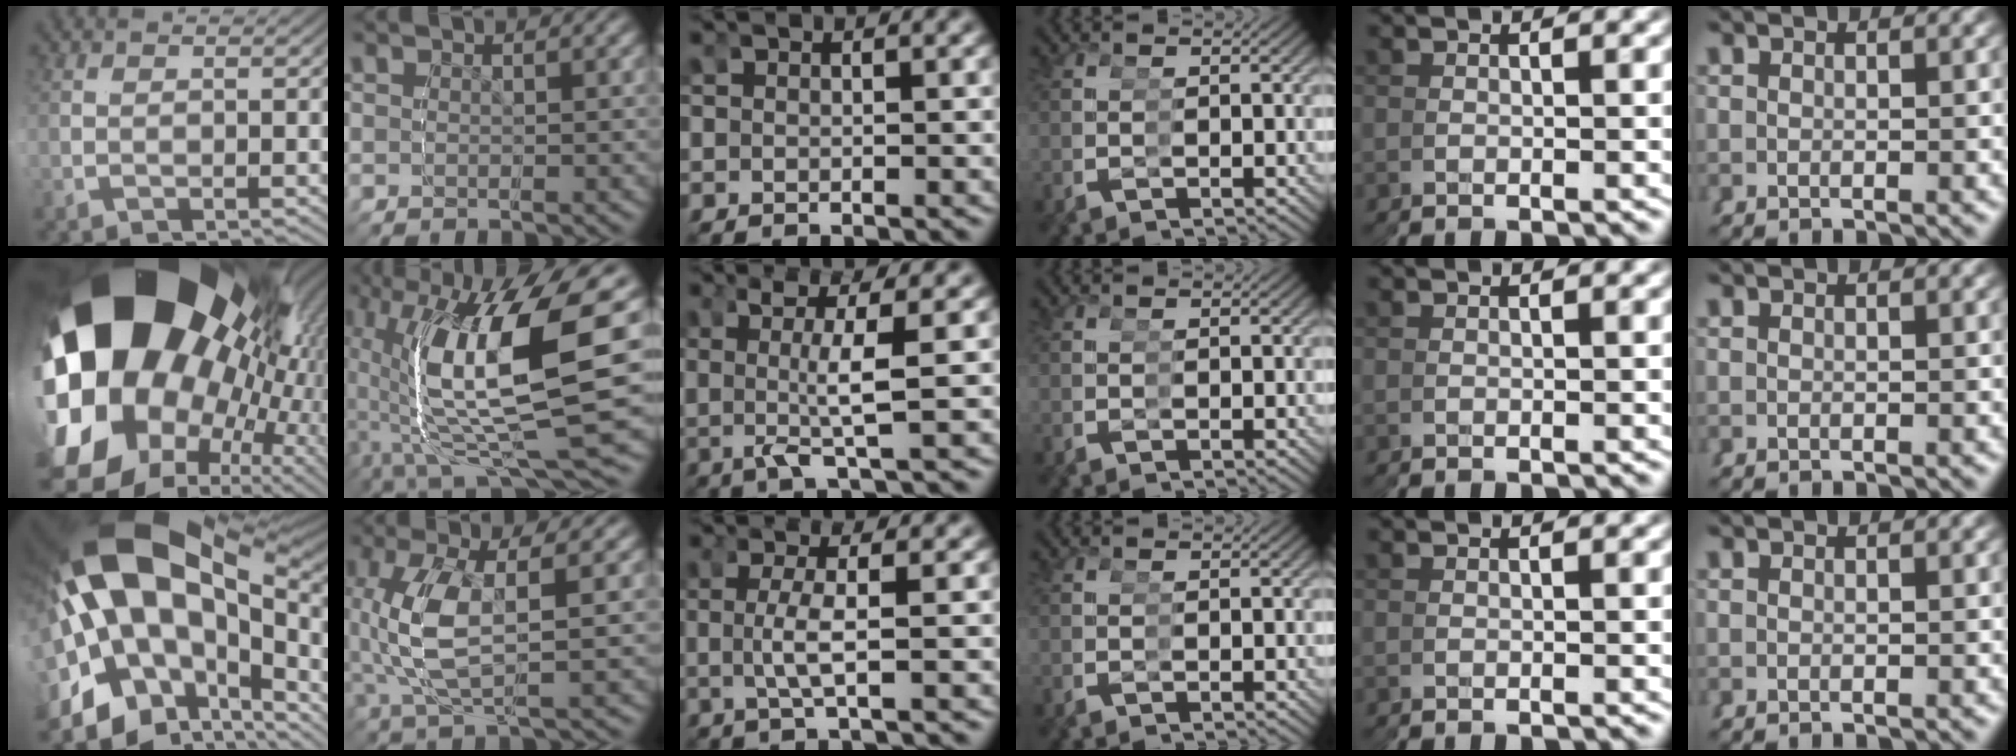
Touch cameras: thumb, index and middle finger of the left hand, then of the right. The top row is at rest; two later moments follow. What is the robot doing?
{"motion": "grasp_and_lifting", "object": "glasses"}